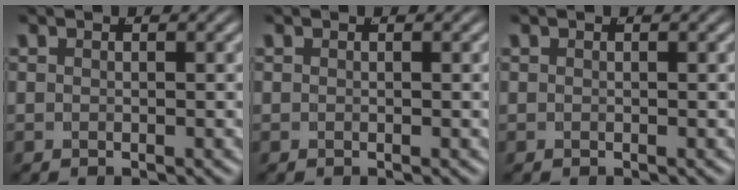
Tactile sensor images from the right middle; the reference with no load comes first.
{"total": 0.0}
{"total": 0.0}